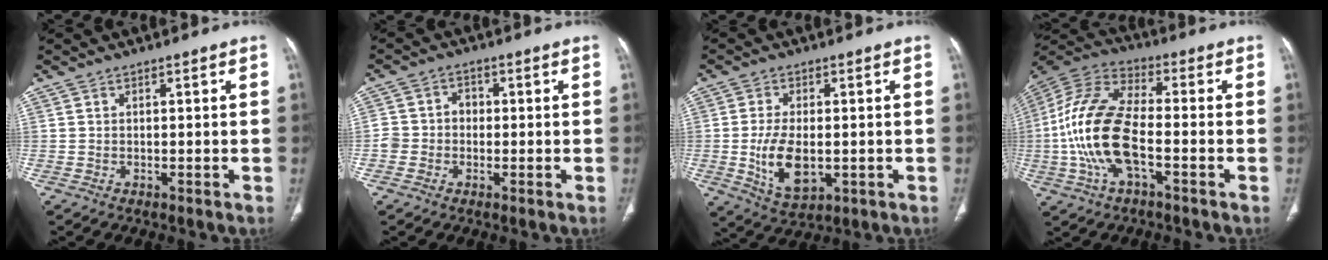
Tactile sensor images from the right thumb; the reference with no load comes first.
{"total": 4.5, "force": [-0.8, 4.1, 1.7], "torque": [-0.016, 0.021, -0.020]}
{"total": 9.6, "force": [-1.2, 5.3, 7.9], "torque": [-0.143, -0.010, -0.011]}
{"total": 17.2, "force": [-3.4, 7.6, 15.0], "torque": [-0.323, 0.030, -0.068]}